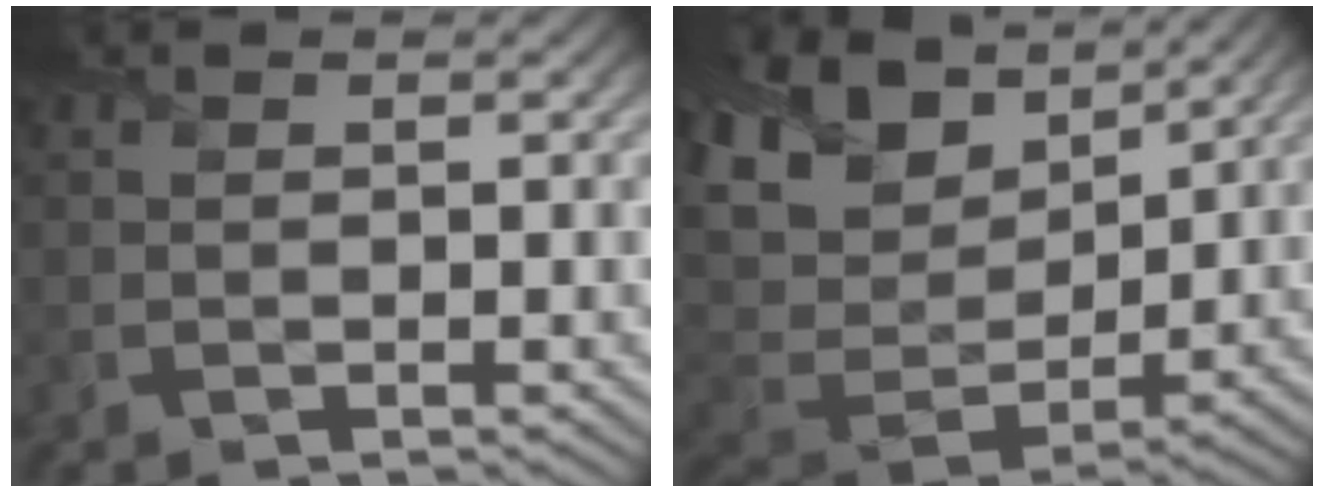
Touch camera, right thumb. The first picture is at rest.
{"total": 14.2, "force": [7.7, 8.6, 8.3], "torque": [-0.233, 0.041, 0.139]}